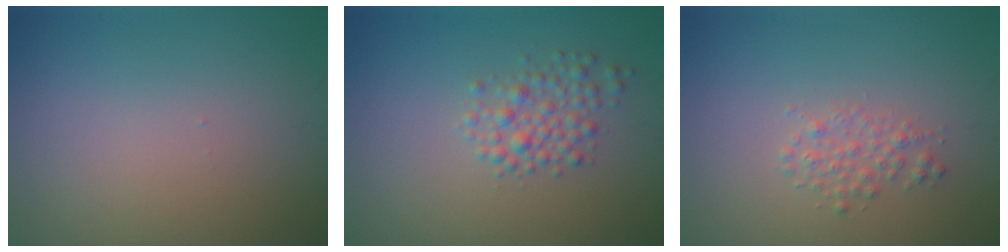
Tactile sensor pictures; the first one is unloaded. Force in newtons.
{"total": 2.6, "press": 2.6, "slide": 0.1}
{"total": 1.6, "press": 1.6, "slide": 0.1}